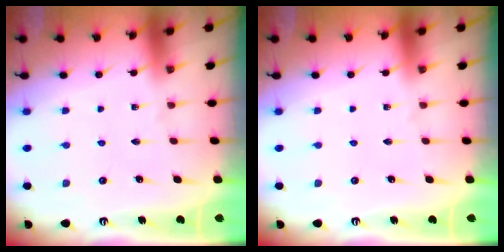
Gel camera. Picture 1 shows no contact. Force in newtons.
{"total": 0.0}